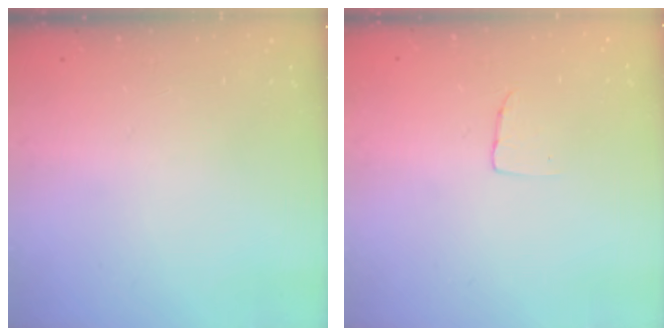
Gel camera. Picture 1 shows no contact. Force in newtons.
{"total": 2.9, "press": 2.9, "slide": 0.1}